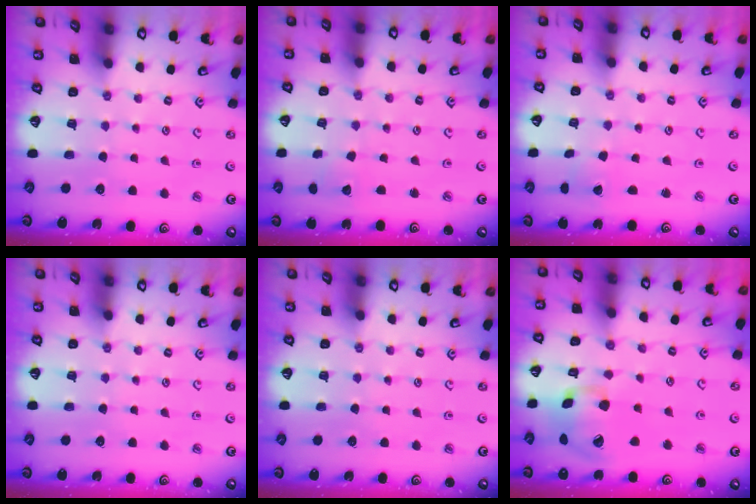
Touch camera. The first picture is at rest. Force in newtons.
{"total": 2.9, "press": 2.9, "slide": 0.2}
{"total": 1.3, "press": 1.3, "slide": 0.1}
{"total": 0.0}
{"total": 0.0}
{"total": 15.6, "press": 15.4, "slide": 2.3}